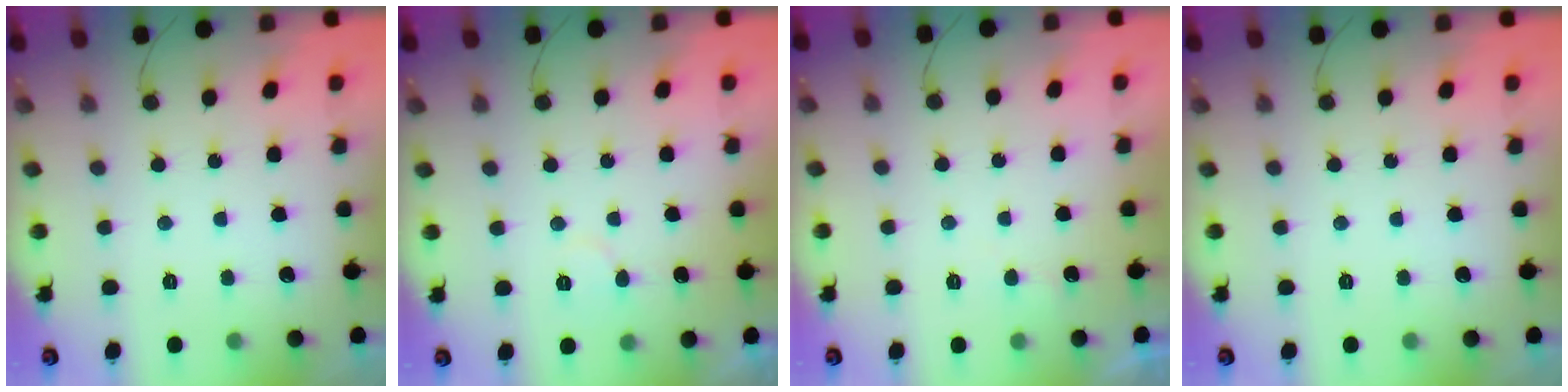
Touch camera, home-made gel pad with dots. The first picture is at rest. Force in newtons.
{"total": 3.4, "press": 3.4, "slide": 0.2}
{"total": 2.6, "press": 2.6, "slide": 0.3}
{"total": 0.0}